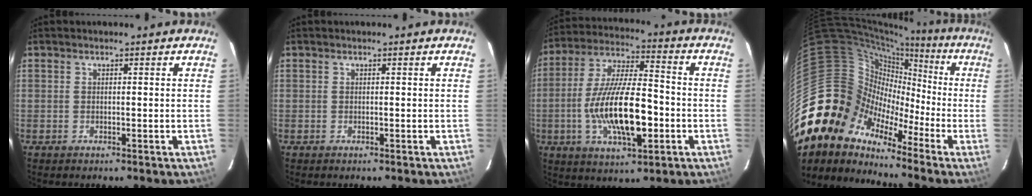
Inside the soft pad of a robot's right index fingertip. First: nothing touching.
{"total": 0.0}
{"total": 17.4, "force": [-4.1, 5.7, 15.9], "torque": [-0.312, -0.007, -0.072]}
{"total": 15.4, "force": [-8.6, 12.0, 4.7], "torque": [-0.098, 0.030, -0.180]}